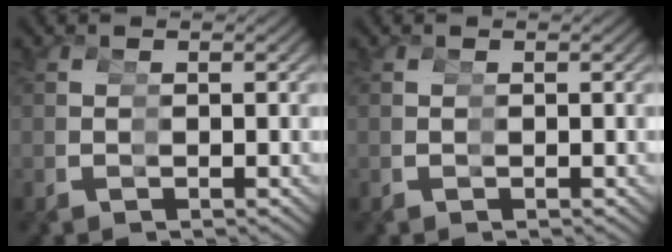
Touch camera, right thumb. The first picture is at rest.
{"total": 0.0}